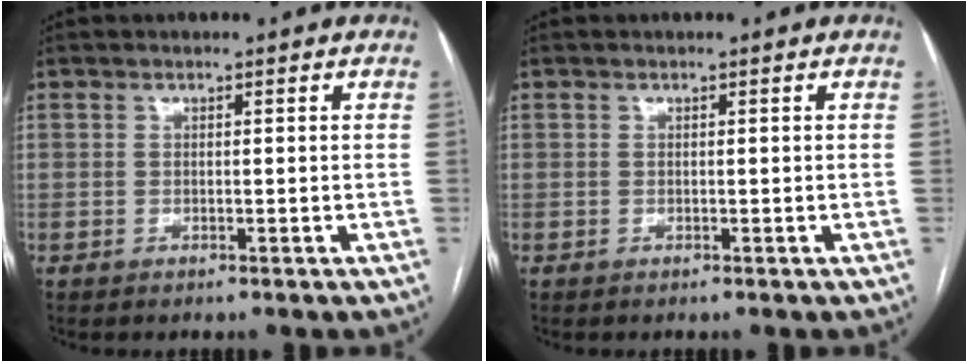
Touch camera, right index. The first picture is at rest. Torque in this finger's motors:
{"motor_torque": [0.00, 0.00, 0.00, 0.00]}